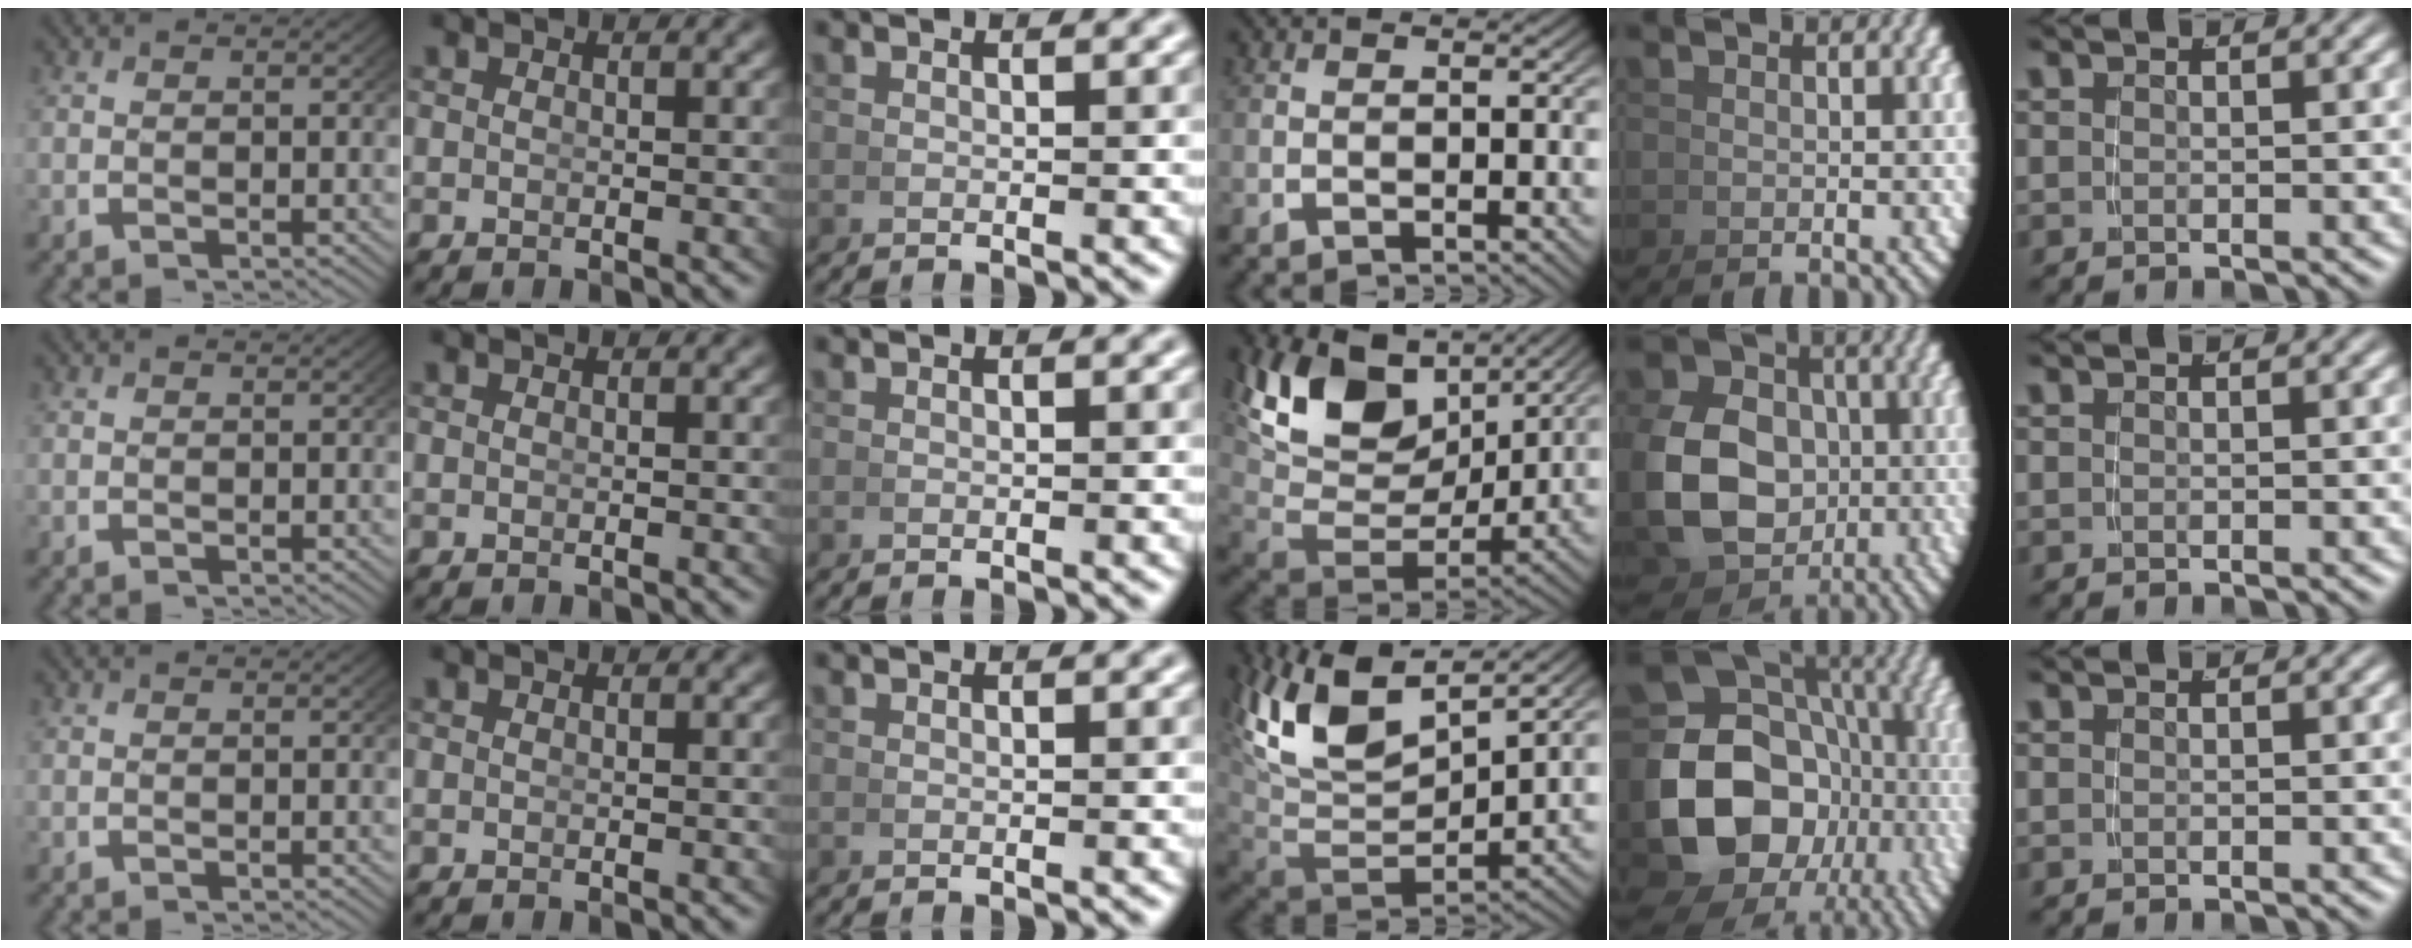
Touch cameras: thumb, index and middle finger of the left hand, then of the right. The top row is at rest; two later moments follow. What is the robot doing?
{"motion": "grasp_and_lifting", "object": "coin"}